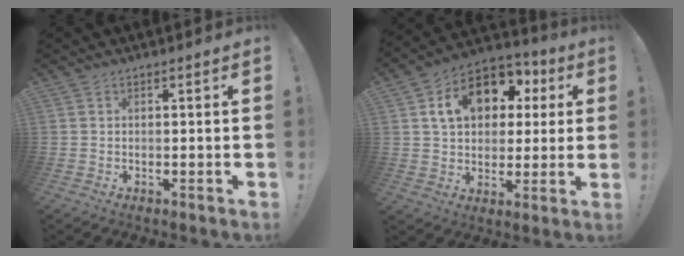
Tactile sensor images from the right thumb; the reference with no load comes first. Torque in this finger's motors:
{"motor_torque": [1.94, 2.60, 0.85, 0.49, 0.07]}